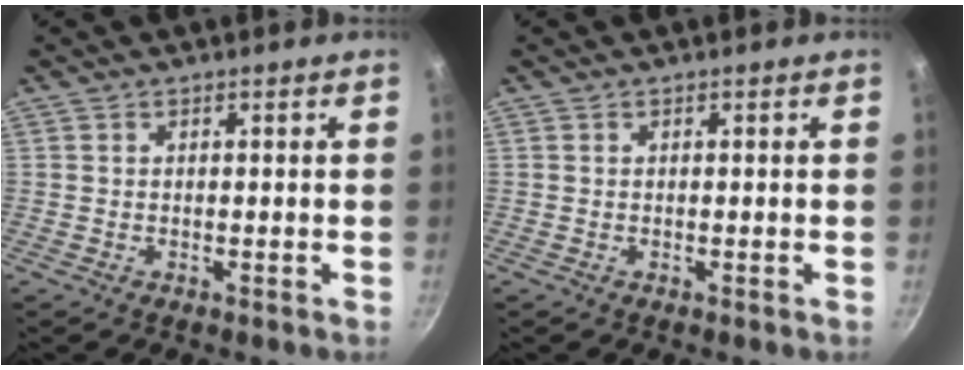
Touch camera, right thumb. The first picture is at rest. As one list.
[{"total": 0.0}]